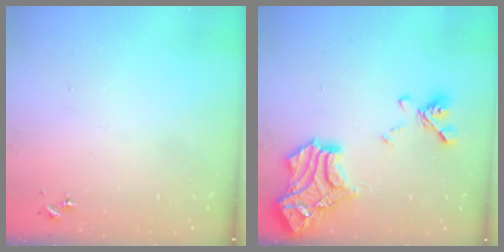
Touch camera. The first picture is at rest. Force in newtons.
{"total": 22.9, "press": 22.8, "slide": 2.3}